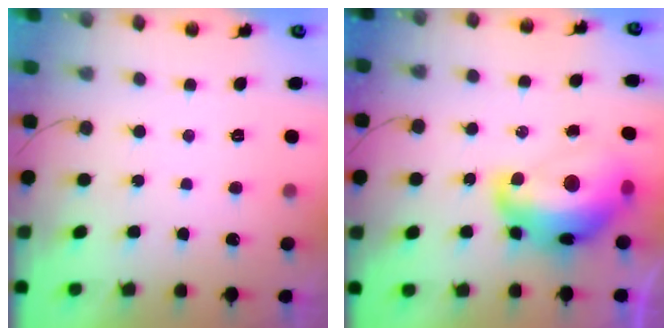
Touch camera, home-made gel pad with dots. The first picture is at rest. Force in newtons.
{"total": 18.6, "press": 18.6, "slide": 1.6}